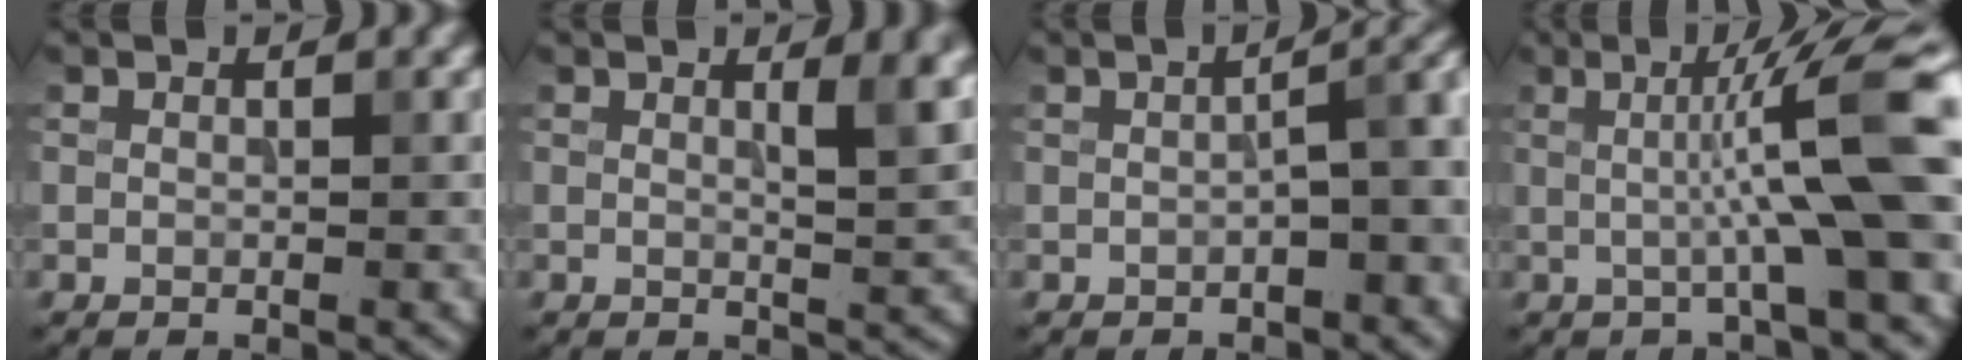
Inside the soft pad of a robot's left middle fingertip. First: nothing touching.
{"total": 3.2, "force": [1.1, 0.8, 2.9], "torque": [-0.033, -0.002, 0.015]}
{"total": 4.2, "force": [-0.7, 1.2, 3.9], "torque": [-0.054, 0.011, -0.010]}
{"total": 9.4, "force": [0.5, 1.3, 9.2], "torque": [-0.124, 0.004, 0.005]}